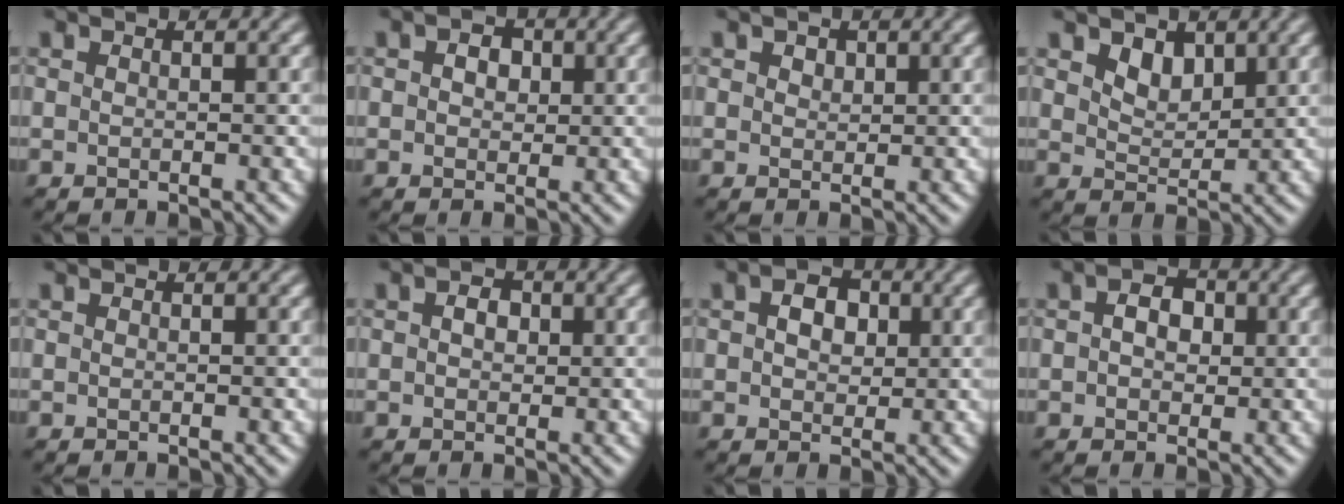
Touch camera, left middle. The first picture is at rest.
{"total": 2.7, "force": [0.9, 1.9, 1.7], "torque": [-0.022, 0.006, 0.003]}
{"total": 1.2, "force": [0.8, 0.8, 0.5], "torque": [-0.008, 0.000, 0.011]}
{"total": 2.4, "force": [1.5, 1.4, 1.2], "torque": [-0.027, -0.006, 0.027]}
{"total": 0.0}
{"total": 1.8, "force": [0.4, 1.3, 1.2], "torque": [-0.019, 0.002, 0.002]}
{"total": 3.1, "force": [0.8, 2.2, 2.0], "torque": [-0.038, 0.004, 0.008]}
{"total": 3.2, "force": [0.6, 2.2, 2.1], "torque": [-0.032, 0.007, 0.000]}